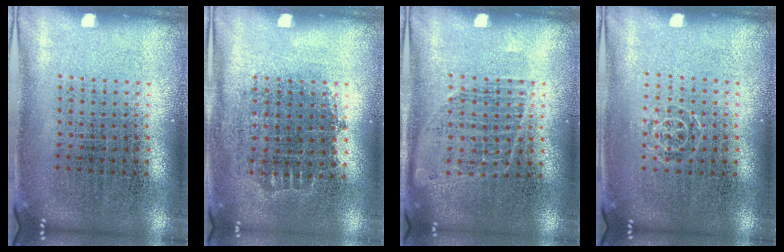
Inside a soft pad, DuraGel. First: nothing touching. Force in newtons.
{"total": 0.6, "press": 0.6, "slide": 0.2}
{"total": 0.9, "press": 0.8, "slide": 0.2}
{"total": 0.7, "press": 0.5, "slide": 0.5}